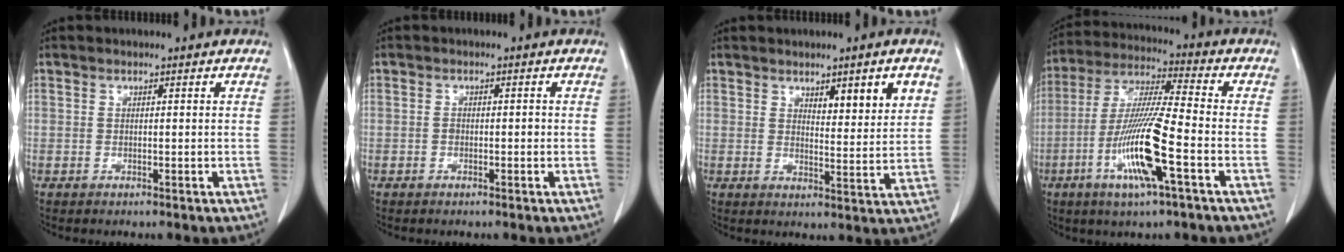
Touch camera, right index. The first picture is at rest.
{"total": 1.2, "force": [-0.3, 0.7, 0.9], "torque": [-0.012, 0.004, -0.003]}
{"total": 6.4, "force": [3.6, 1.0, 5.3], "torque": [-0.077, -0.008, 0.054]}
{"total": 14.0, "force": [-4.9, 0.5, 13.1], "torque": [-0.265, -0.013, -0.095]}